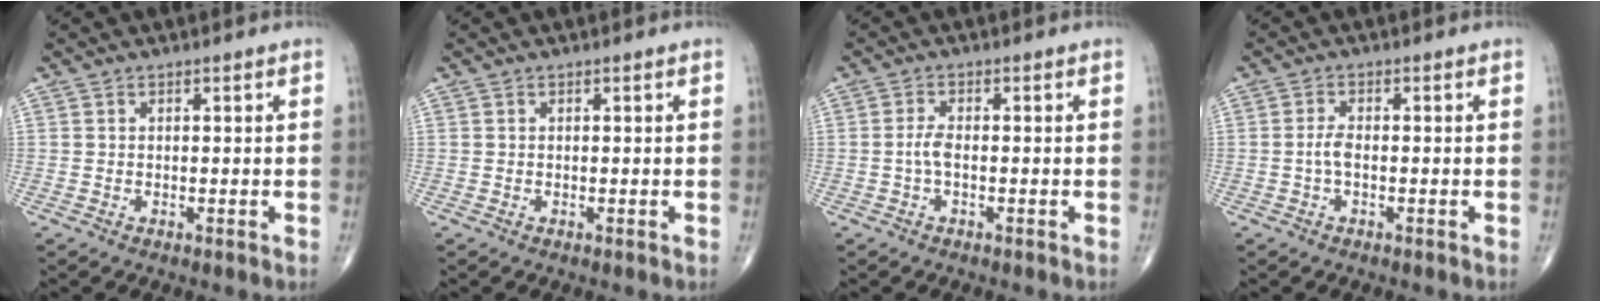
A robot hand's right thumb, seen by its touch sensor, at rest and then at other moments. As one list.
[{"total": 0.0}, {"total": 2.2, "force": [-0.5, 0.8, 2.0], "torque": [-0.045, 0.002, -0.012]}, {"total": 2.1, "force": [-0.5, 0.8, 1.9], "torque": [-0.040, 0.002, -0.012]}]